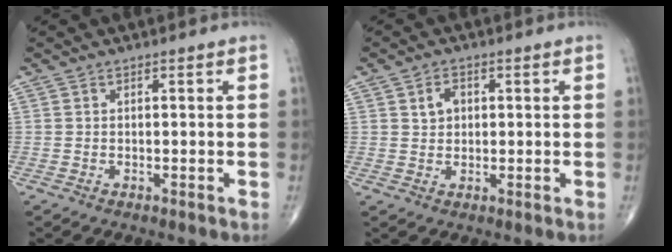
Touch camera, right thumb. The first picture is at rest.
{"total": 3.1, "force": [0.9, 2.3, 1.8], "torque": [-0.020, 0.001, 0.015]}